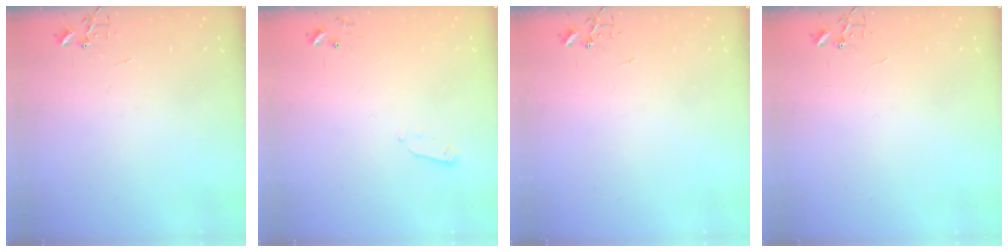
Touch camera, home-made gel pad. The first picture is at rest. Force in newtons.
{"total": 2.4, "press": 2.3, "slide": 0.4}
{"total": 0.0}
{"total": 0.0}